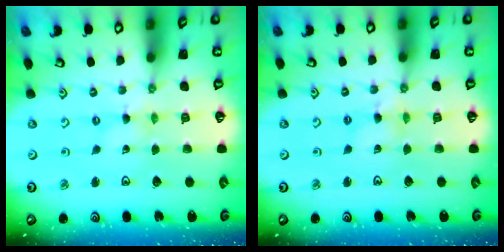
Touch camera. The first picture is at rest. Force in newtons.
{"total": 3.3, "press": 3.3, "slide": 0.3}